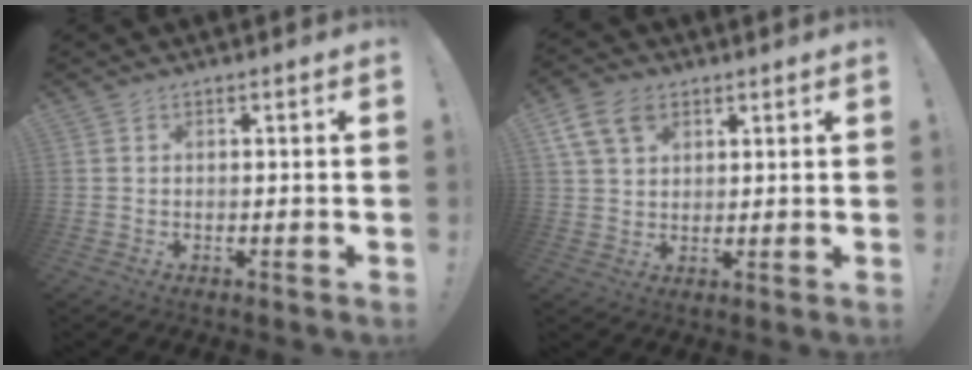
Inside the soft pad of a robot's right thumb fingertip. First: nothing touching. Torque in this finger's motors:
{"motor_torque": [0.08, 0.06, 0.30, 0.03, 0.01]}